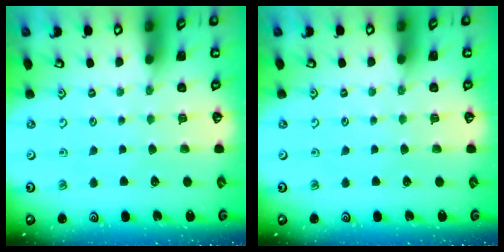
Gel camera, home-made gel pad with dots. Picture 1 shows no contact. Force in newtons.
{"total": 0.0}